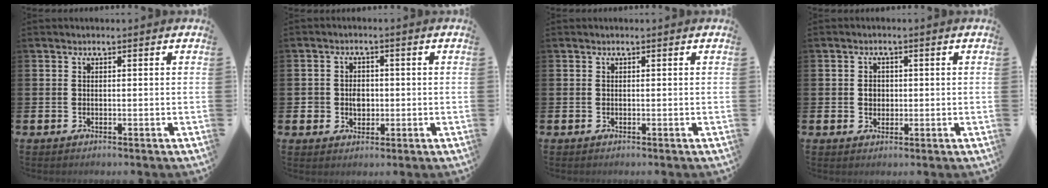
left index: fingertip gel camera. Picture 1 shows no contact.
{"total": 2.7, "force": [-0.1, 2.4, 1.3], "torque": [-0.014, 0.003, -0.009]}
{"total": 0.0}
{"total": 2.0, "force": [0.3, 1.7, 0.9], "torque": [-0.002, 0.003, 0.000]}